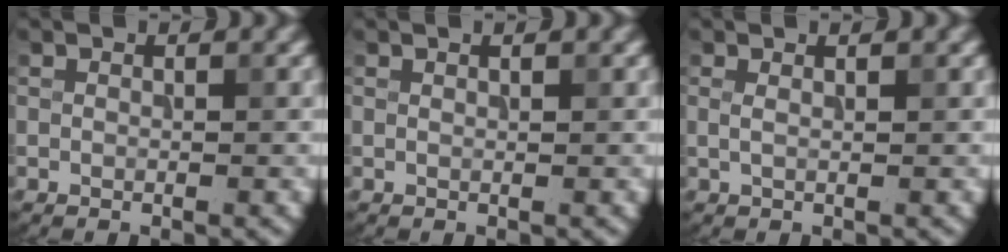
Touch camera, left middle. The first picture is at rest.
{"total": 0.6, "force": [0.4, 0.0, 0.4], "torque": [-0.005, 0.000, 0.006]}
{"total": 1.1, "force": [0.5, 0.3, 1.0], "torque": [-0.016, 0.001, 0.003]}